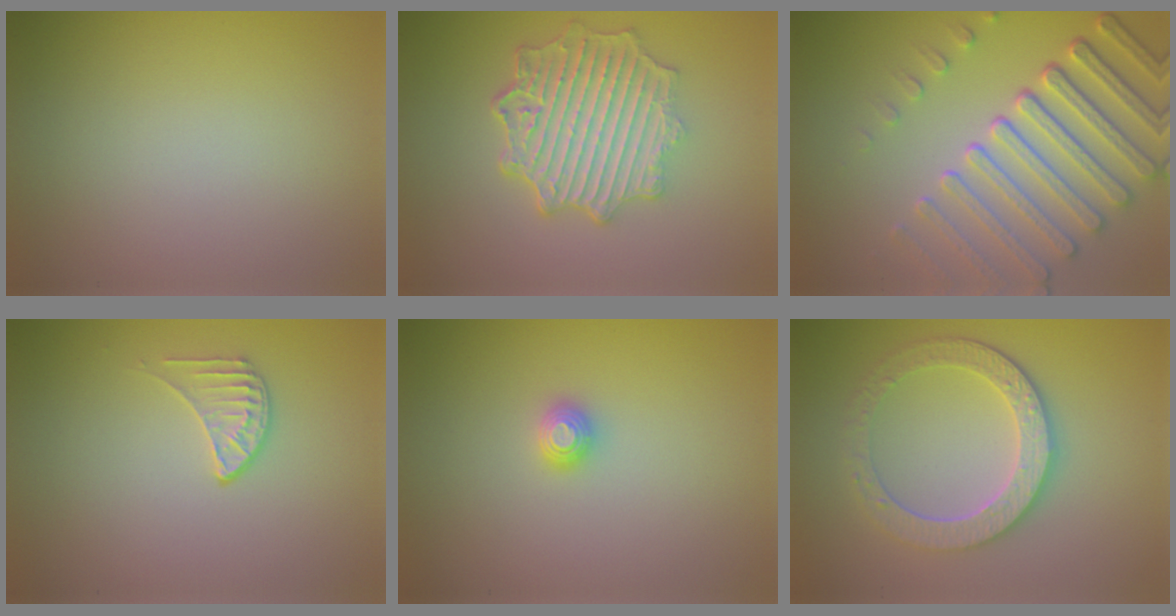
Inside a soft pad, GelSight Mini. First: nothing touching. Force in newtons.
{"total": 6.6, "press": 5.2, "slide": 4.0}
{"total": 8.0, "press": 5.8, "slide": 5.5}
{"total": 1.6, "press": 1.0, "slide": 1.2}
{"total": 0.9, "press": 0.9, "slide": 0.0}
{"total": 4.6, "press": 4.1, "slide": 2.1}